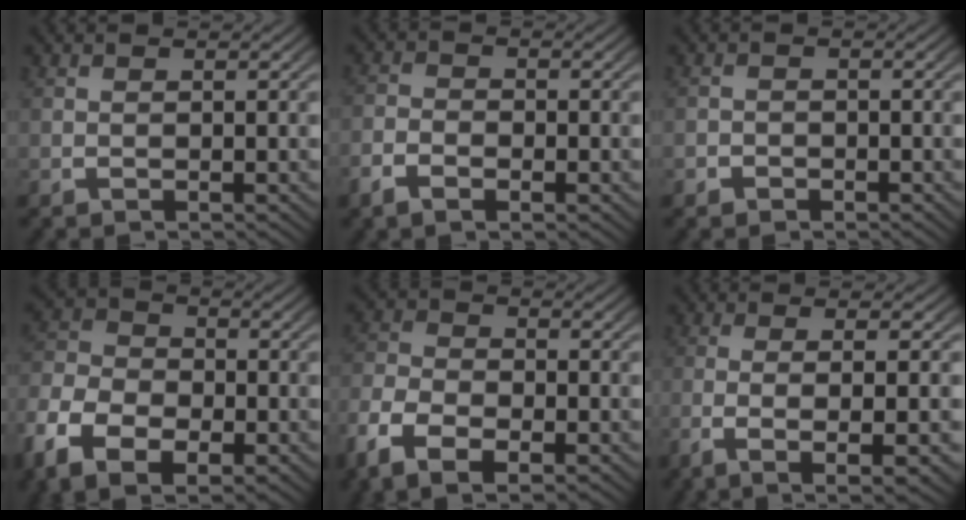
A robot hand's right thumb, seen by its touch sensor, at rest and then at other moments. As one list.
[{"total": 2.1, "force": [-1.2, 1.4, 1.0], "torque": [-0.020, -0.004, -0.028]}, {"total": 1.3, "force": [-0.8, 1.0, 0.0], "torque": [0.004, -0.004, -0.018]}, {"total": 8.5, "force": [-2.0, 6.2, 5.4], "torque": [-0.118, -0.024, -0.025]}, {"total": 5.7, "force": [-1.9, 3.8, 3.8], "torque": [-0.087, -0.015, -0.029]}, {"total": 6.6, "force": [-1.4, 1.9, 6.2], "torque": [-0.120, -0.015, -0.010]}]